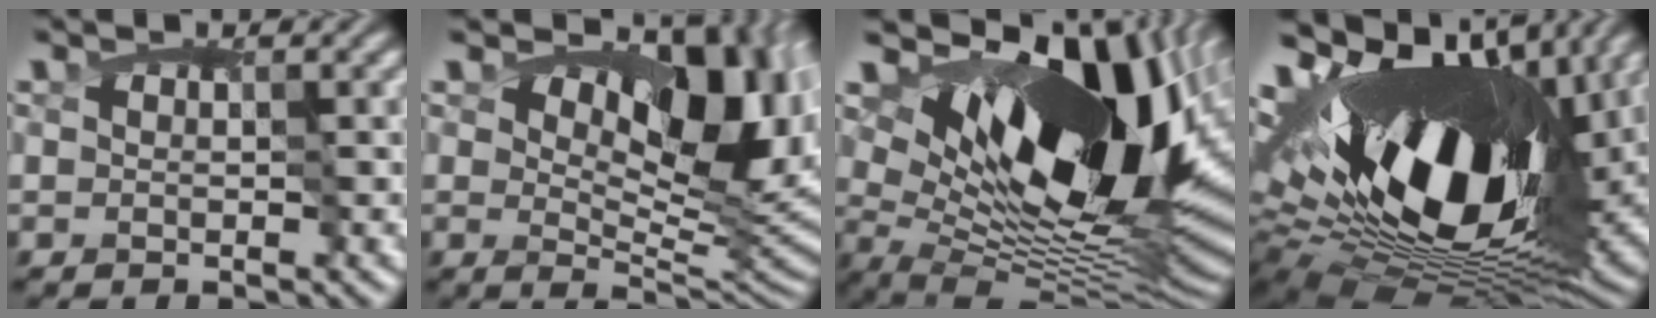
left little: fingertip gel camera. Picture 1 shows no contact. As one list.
[{"total": 10.7, "force": [4.2, 5.4, 8.3], "torque": [-0.114, 0.004, 0.067]}, {"total": 16.2, "force": [5.0, 8.6, 12.7], "torque": [-0.207, -0.003, 0.095]}, {"total": 17.4, "force": [2.7, 10.3, 13.8], "torque": [-0.266, 0.008, 0.042]}]